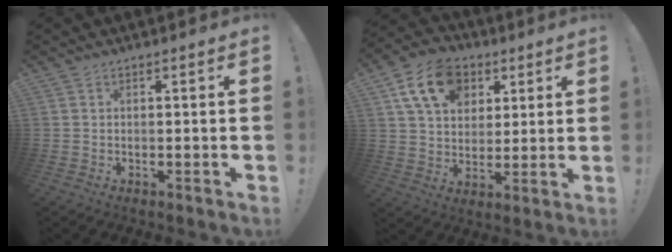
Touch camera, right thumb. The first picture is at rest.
{"total": 16.1, "force": [7.2, 11.5, 8.6], "torque": [-0.138, -0.022, 0.138]}